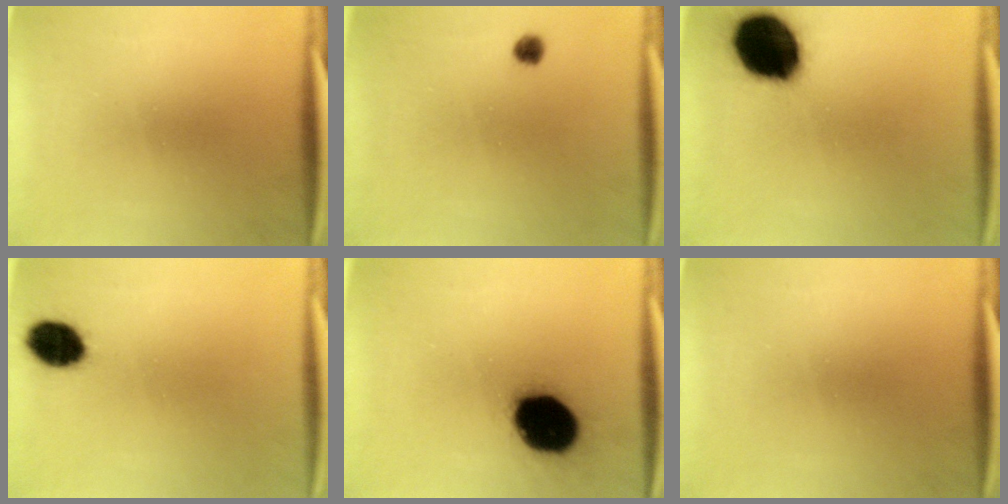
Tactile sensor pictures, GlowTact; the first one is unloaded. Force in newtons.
{"total": 1.8}
{"total": 20.1}
{"total": 8.0}
{"total": 19.4}
{"total": 0.0}